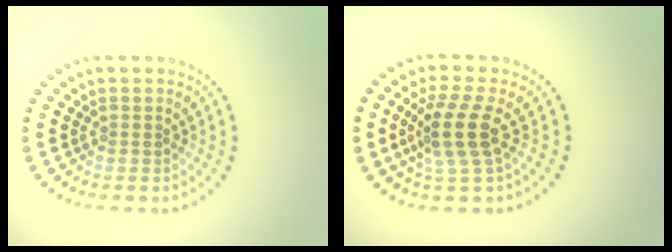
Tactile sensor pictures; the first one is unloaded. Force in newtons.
{"total": 4.0, "press": 3.1, "slide": 2.5}